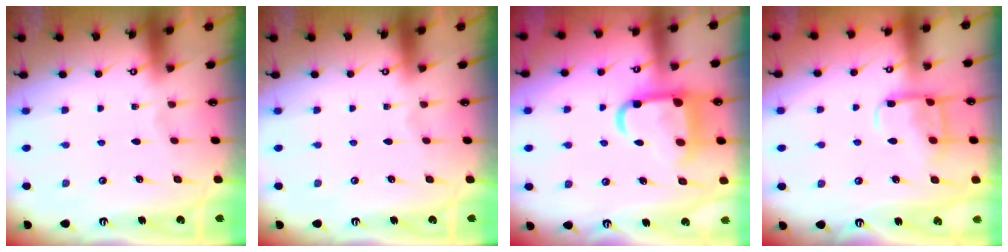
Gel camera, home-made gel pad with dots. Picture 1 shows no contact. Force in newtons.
{"total": 0.0}
{"total": 14.1, "press": 14.0, "slide": 1.7}
{"total": 11.0, "press": 10.9, "slide": 1.2}